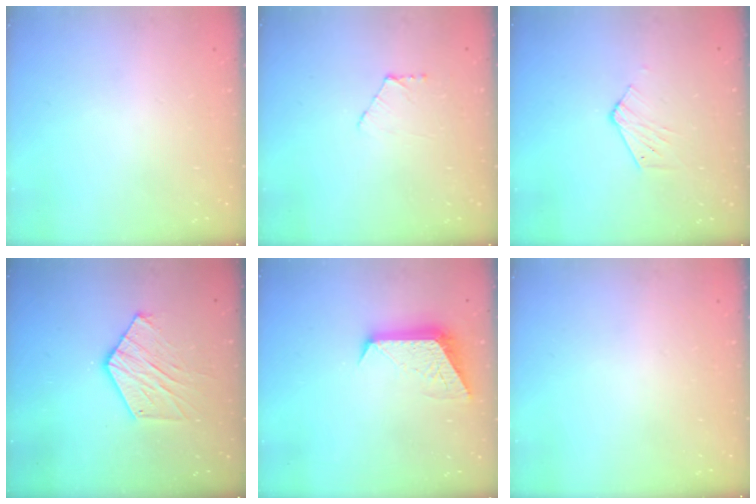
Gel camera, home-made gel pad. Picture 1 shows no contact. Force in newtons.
{"total": 3.8, "press": 3.8, "slide": 0.4}
{"total": 4.6, "press": 4.5, "slide": 0.4}
{"total": 10.5, "press": 10.5, "slide": 0.4}
{"total": 9.8, "press": 9.8, "slide": 0.7}
{"total": 0.0}